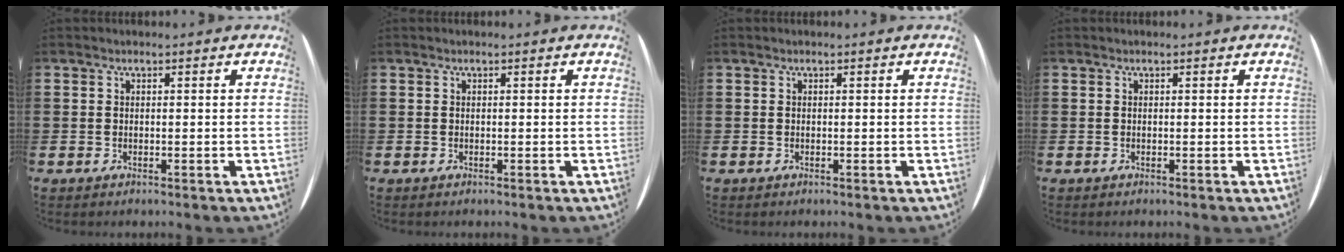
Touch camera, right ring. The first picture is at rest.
{"total": 0.0}
{"total": 0.0}
{"total": 0.0}